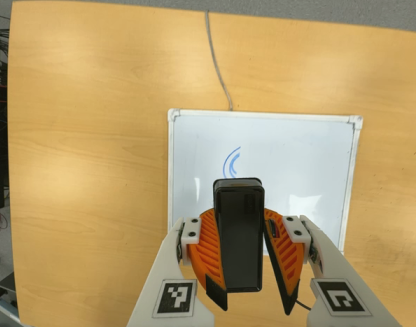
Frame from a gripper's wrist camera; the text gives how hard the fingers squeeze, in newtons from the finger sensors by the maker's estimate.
{"total": 9.7, "left": 9.3, "right": 10.0}